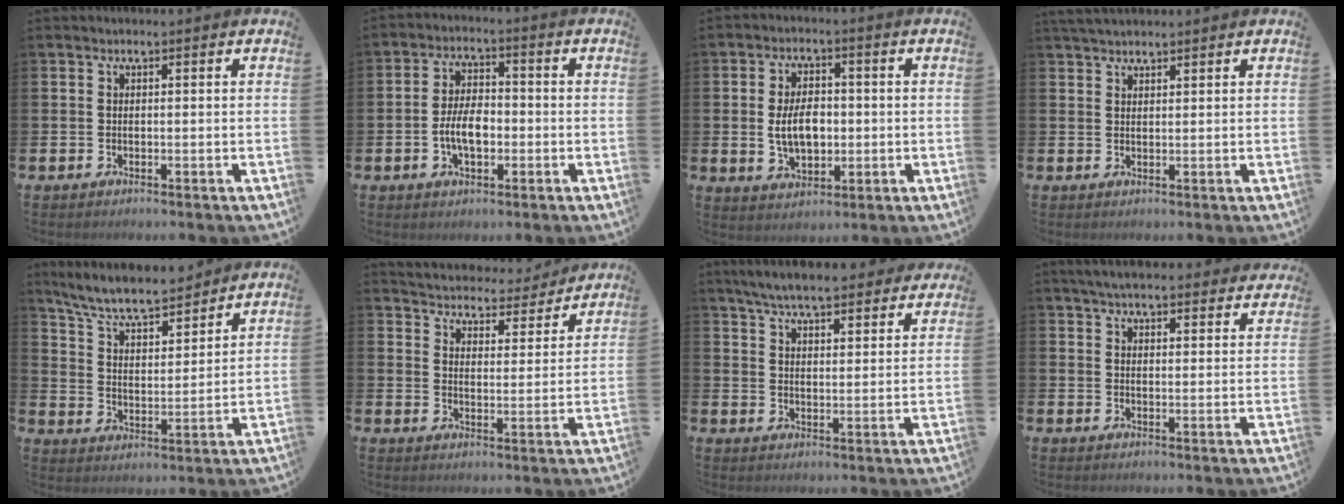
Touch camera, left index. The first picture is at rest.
{"total": 5.6, "force": [-1.2, 3.1, 4.6], "torque": [-0.077, 0.003, -0.027]}
{"total": 6.0, "force": [-0.1, 3.8, 4.6], "torque": [-0.078, 0.003, -0.010]}
{"total": 2.6, "force": [2.5, 0.6, 0.6], "torque": [-0.014, -0.003, 0.046]}
{"total": 7.8, "force": [7.2, 1.3, 2.7], "torque": [-0.084, -0.047, 0.126]}
{"total": 5.1, "force": [5.0, 1.0, 0.0], "torque": [-0.020, -0.045, 0.084]}
{"total": 6.8, "force": [6.4, 1.0, 1.9], "torque": [-0.055, -0.032, 0.115]}
{"total": 5.2, "force": [5.0, 0.8, 1.3], "torque": [-0.034, -0.020, 0.091]}